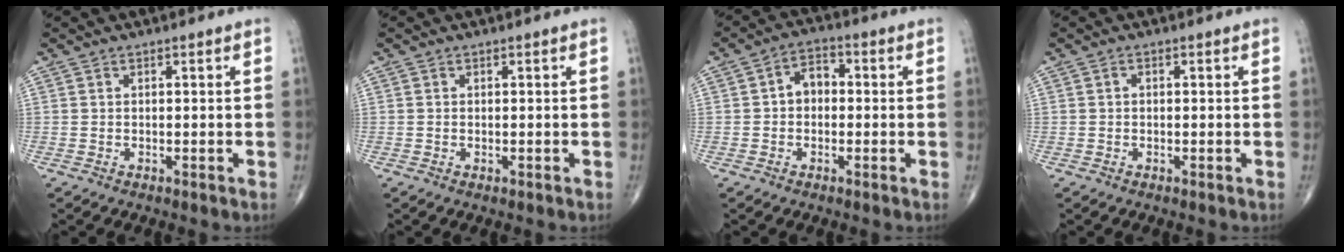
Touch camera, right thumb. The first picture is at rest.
{"total": 0.0}
{"total": 5.0, "force": [-0.1, 3.7, 3.4], "torque": [-0.039, 0.021, -0.014]}
{"total": 0.5, "force": [0.0, 0.4, 0.3], "torque": [-0.004, 0.000, -0.004]}